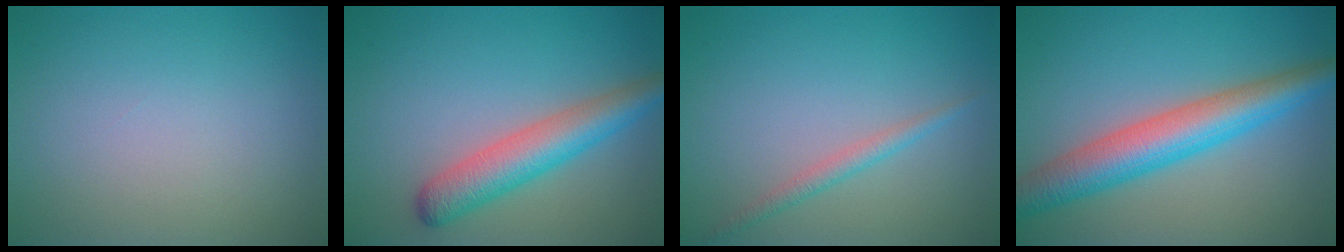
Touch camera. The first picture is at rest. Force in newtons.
{"total": 4.9, "press": 4.9, "slide": 0.2}
{"total": 1.5, "press": 1.5, "slide": 0.1}
{"total": 6.7, "press": 6.7, "slide": 0.3}